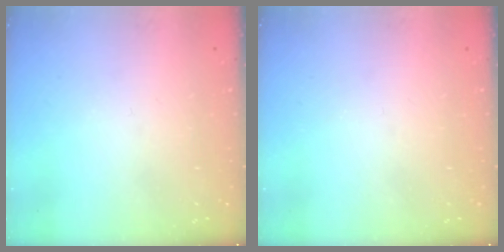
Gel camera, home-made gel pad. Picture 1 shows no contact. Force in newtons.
{"total": 0.0}